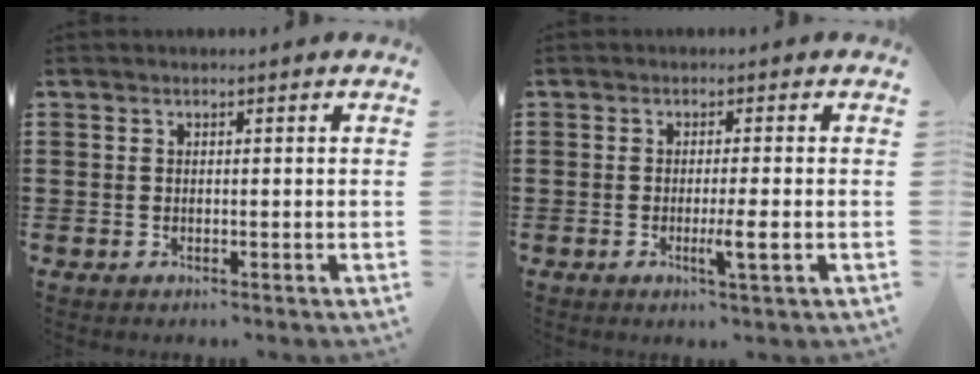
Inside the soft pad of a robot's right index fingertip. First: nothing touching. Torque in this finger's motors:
{"motor_torque": [0.95, 0.03, 0.11, 0.10]}